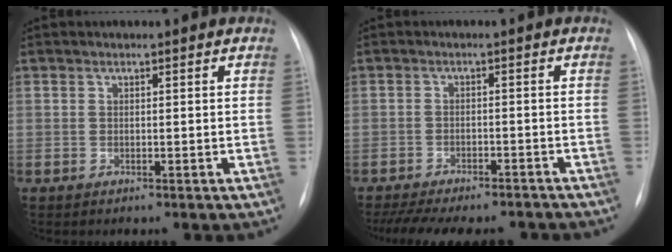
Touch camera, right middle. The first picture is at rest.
{"total": 15.5, "force": [-13.5, 4.5, 6.1], "torque": [-0.134, -0.005, -0.179]}